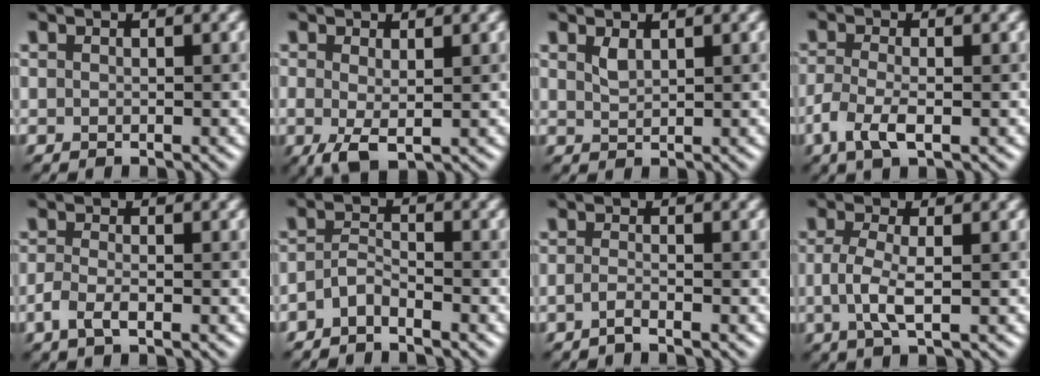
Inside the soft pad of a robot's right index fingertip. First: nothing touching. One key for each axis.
{"total": 2.6, "fx": 0.1, "fy": 1.2, "fz": 2.3, "tx": -0.051, "ty": -0.001, "tz": 0.001}
{"total": 1.3, "fx": 1.1, "fy": 0.4, "fz": 0.4, "tx": -0.010, "ty": 0.006, "tz": 0.025}
{"total": 2.8, "fx": -1.0, "fy": 1.1, "fz": 2.4, "tx": -0.056, "ty": 0.005, "tz": -0.027}
{"total": 1.7, "fx": -0.7, "fy": 0.7, "fz": 1.4, "tx": -0.032, "ty": 0.005, "tz": -0.020}
{"total": 1.4, "fx": -1.0, "fy": 0.5, "fz": 0.8, "tx": -0.017, "ty": 0.010, "tz": -0.027}
{"total": 0.9, "fx": -0.6, "fy": 0.2, "fz": 0.7, "tx": -0.007, "ty": 0.004, "tz": -0.019}
{"total": 2.7, "fx": 0.0, "fy": 0.7, "fz": 2.6, "tx": -0.055, "ty": 0.004, "tz": -0.001}